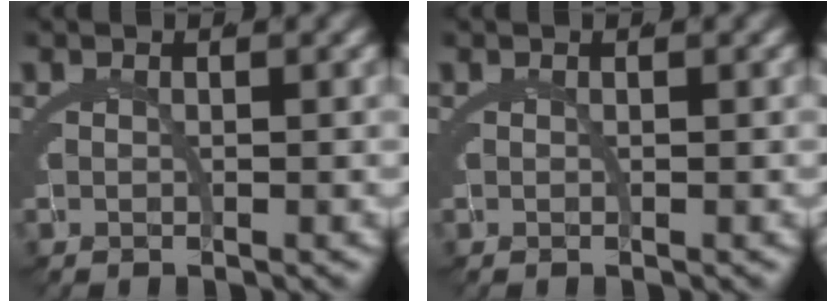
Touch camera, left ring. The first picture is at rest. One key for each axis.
{"total": 0.0}